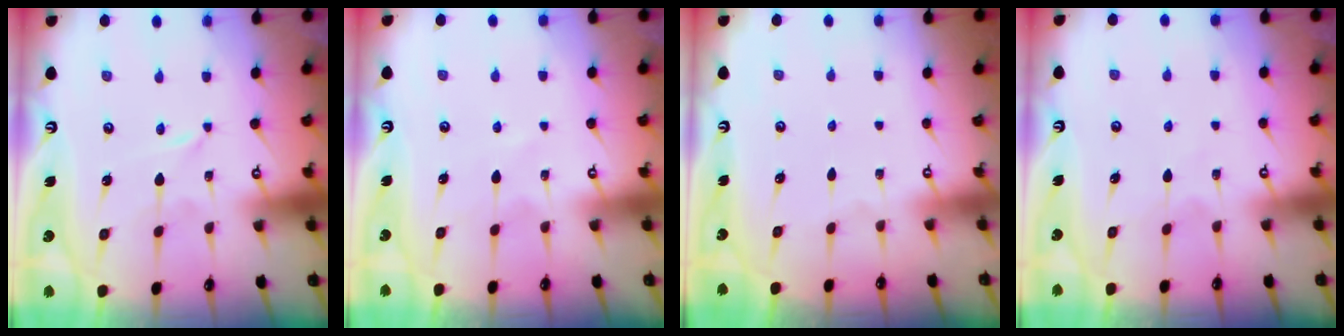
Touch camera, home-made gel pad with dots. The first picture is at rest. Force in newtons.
{"total": 4.2, "press": 4.1, "slide": 0.6}
{"total": 0.0}
{"total": 5.1, "press": 5.1, "slide": 0.5}